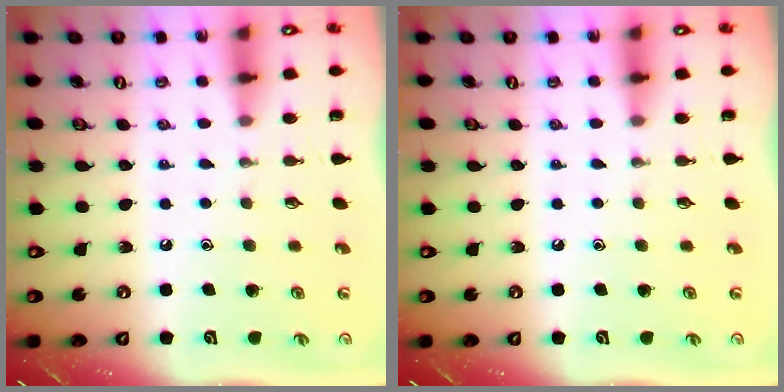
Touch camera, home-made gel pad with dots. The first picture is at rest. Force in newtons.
{"total": 0.0}